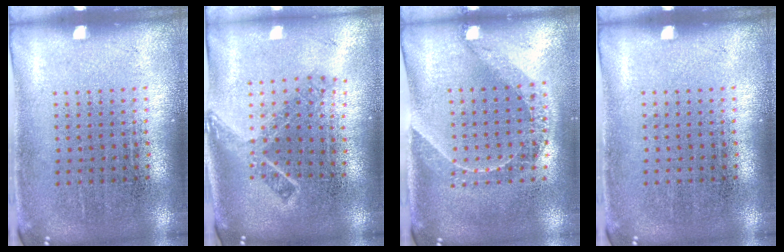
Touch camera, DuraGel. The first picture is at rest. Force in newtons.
{"total": 1.9, "press": 1.3, "slide": 1.4}
{"total": 1.6, "press": 1.4, "slide": 0.9}
{"total": 0.0}